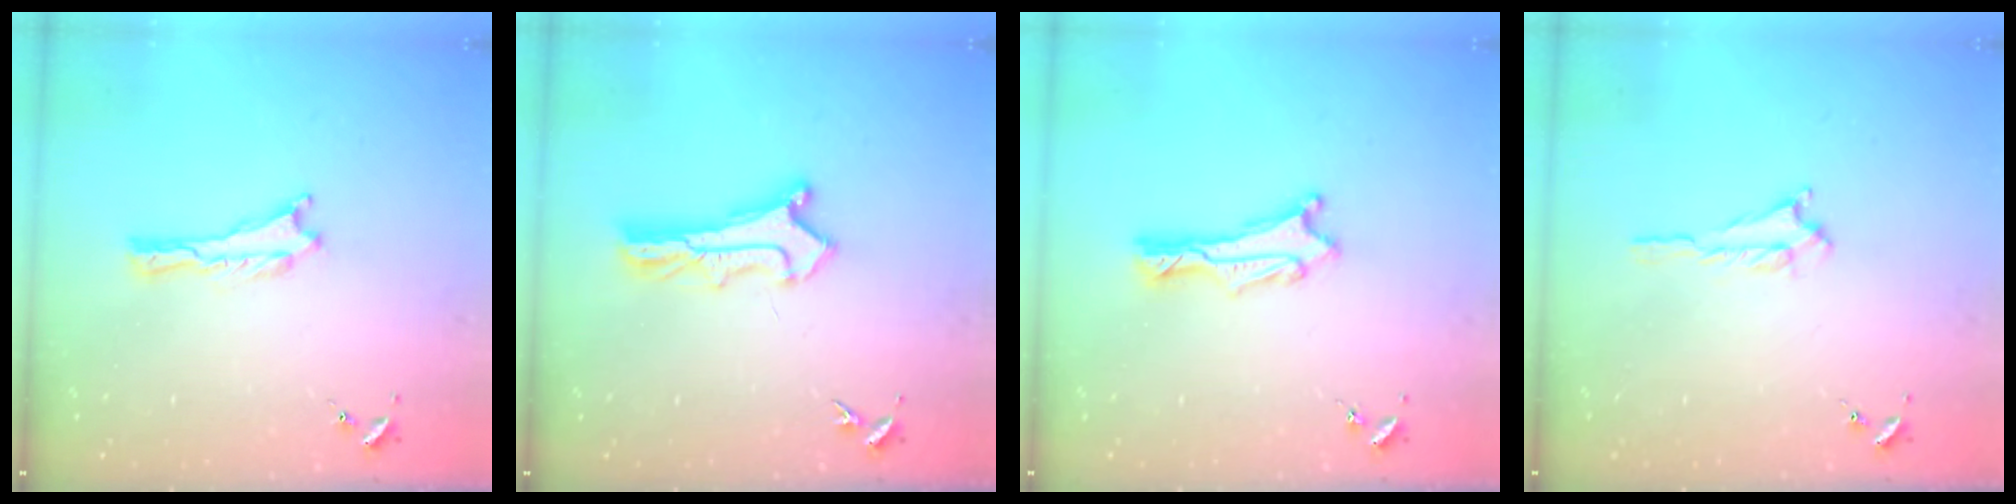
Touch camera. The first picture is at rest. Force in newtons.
{"total": 2.9, "press": 2.9, "slide": 0.3}
{"total": 1.3, "press": 1.3, "slide": 0.1}
{"total": 0.7, "press": 0.7, "slide": 0.2}